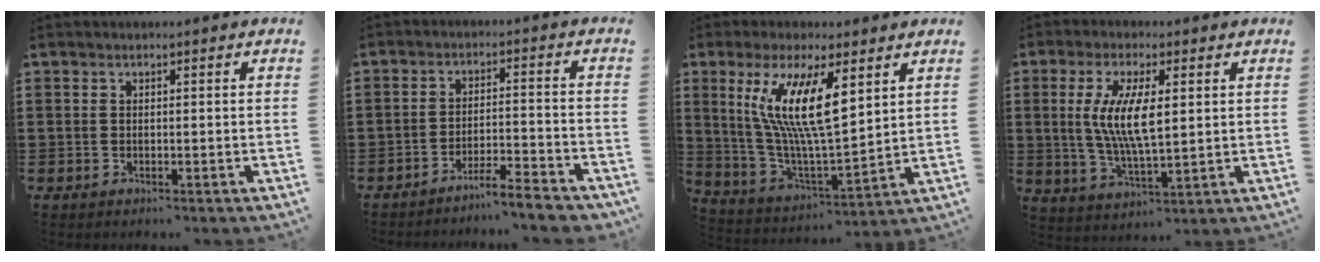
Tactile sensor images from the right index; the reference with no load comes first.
{"total": 5.0, "force": [-4.7, -0.3, 1.7], "torque": [-0.029, -0.009, -0.092]}
{"total": 12.6, "force": [5.0, 2.7, 11.2], "torque": [-0.235, -0.018, 0.087]}
{"total": 8.7, "force": [1.3, 2.7, 8.1], "torque": [-0.164, 0.004, 0.022]}